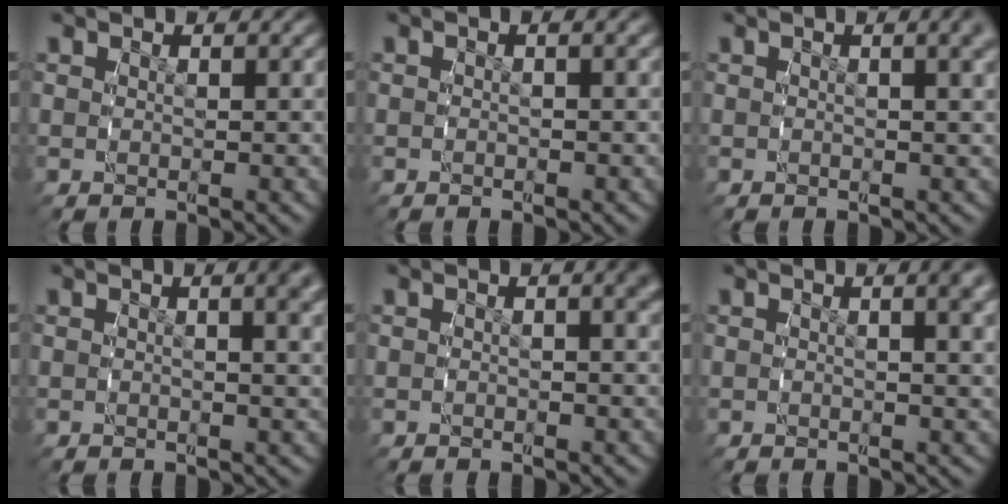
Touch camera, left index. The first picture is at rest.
{"total": 0.8, "force": [-0.7, -0.3, 0.1], "torque": [0.001, -0.001, -0.013]}
{"total": 1.7, "force": [0.6, 0.1, 1.5], "torque": [-0.016, 0.003, 0.005]}
{"total": 1.9, "force": [0.5, 0.2, 1.8], "torque": [-0.021, 0.001, 0.005]}
{"total": 1.0, "force": [-0.2, -0.1, 0.9], "torque": [-0.005, 0.002, -0.007]}
{"total": 1.6, "force": [0.4, 0.0, 1.6], "torque": [-0.019, 0.000, 0.004]}